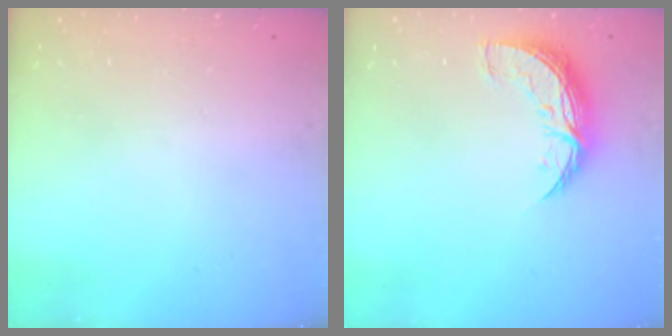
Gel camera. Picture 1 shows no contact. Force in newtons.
{"total": 8.9, "press": 8.9, "slide": 0.6}